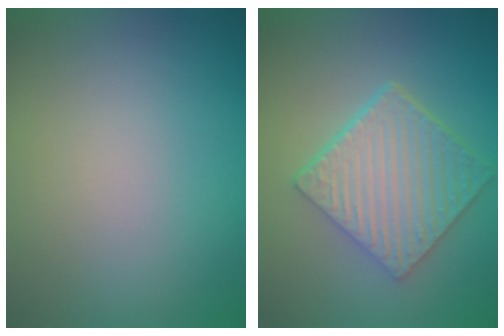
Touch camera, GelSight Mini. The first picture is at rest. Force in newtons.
{"total": 5.8, "press": 4.6, "slide": 3.5}